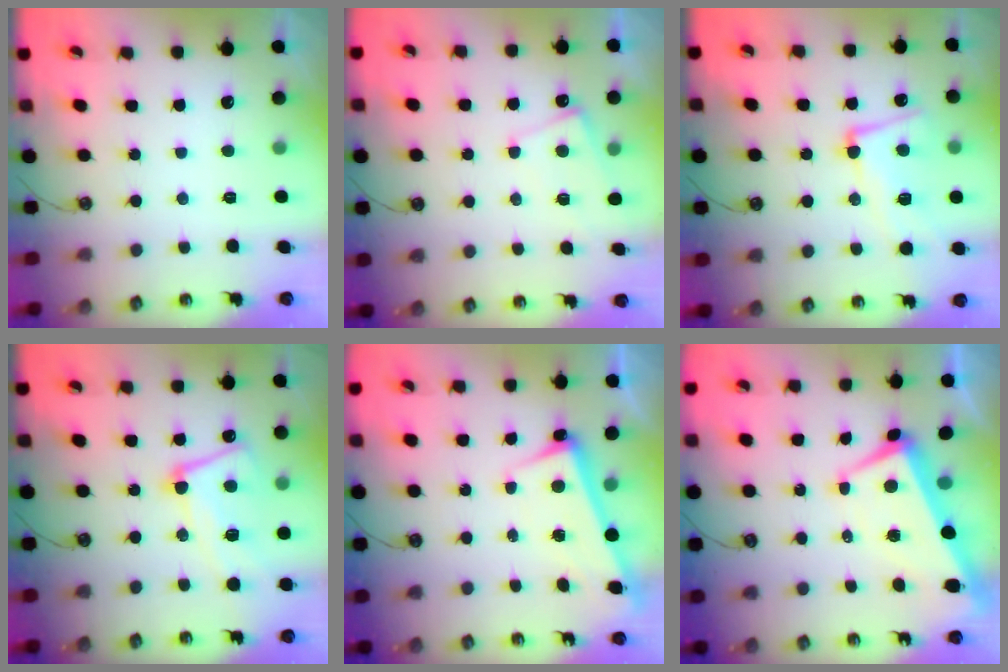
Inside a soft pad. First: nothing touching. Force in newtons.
{"total": 4.2, "press": 4.2, "slide": 0.4}
{"total": 6.2, "press": 6.0, "slide": 1.6}
{"total": 11.5, "press": 11.4, "slide": 1.5}
{"total": 2.6, "press": 2.4, "slide": 1.0}
{"total": 1.9, "press": 1.5, "slide": 1.2}